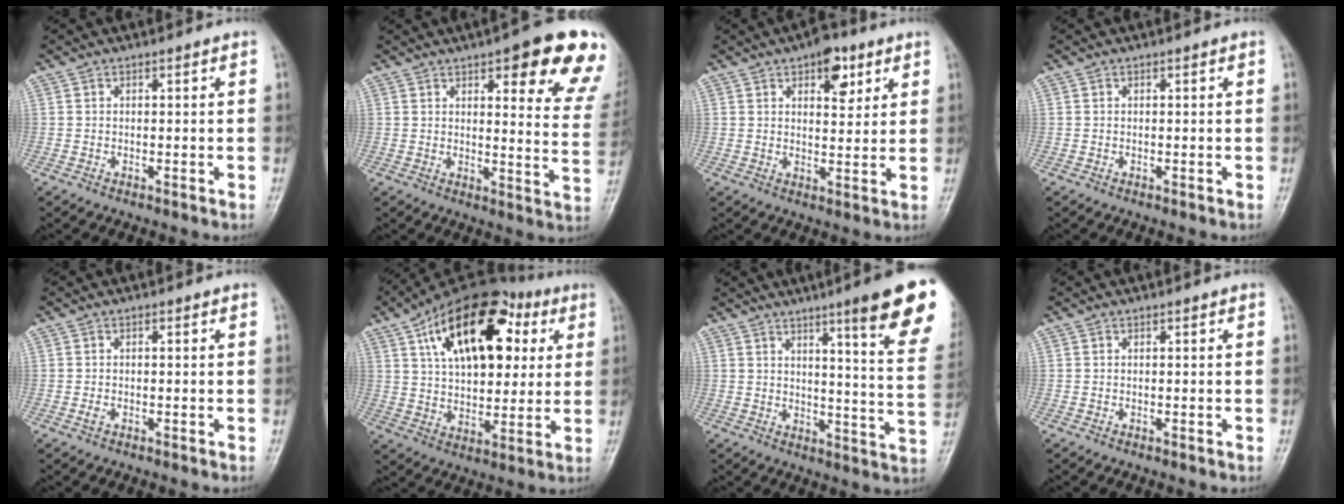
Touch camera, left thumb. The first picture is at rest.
{"total": 17.9, "force": [10.1, 4.8, 14.0], "torque": [-0.138, -0.042, 0.113]}
{"total": 7.3, "force": [3.9, 3.8, 5.0], "torque": [-0.041, -0.015, 0.049]}
{"total": 0.0}
{"total": 1.0, "force": [-0.4, 0.6, 0.7], "torque": [-0.016, -0.001, -0.009]}
{"total": 22.5, "force": [8.1, 12.5, 16.8], "torque": [-0.234, 0.003, 0.123]}
{"total": 18.2, "force": [10.6, 1.6, 14.7], "torque": [-0.165, -0.052, 0.130]}
{"total": 0.0}